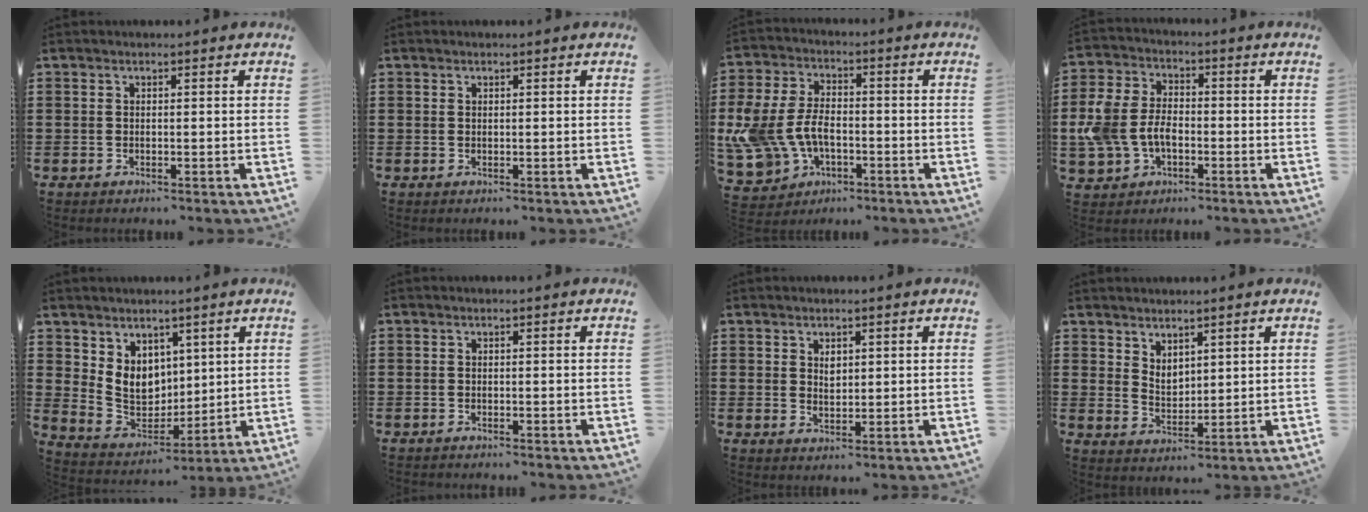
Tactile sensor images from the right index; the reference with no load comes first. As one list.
[{"total": 0.0}, {"total": 9.4, "force": [-2.3, 6.7, 6.2], "torque": [-0.180, 0.004, -0.049]}, {"total": 7.6, "force": [-1.7, 5.4, 5.0], "torque": [-0.143, 0.001, -0.043]}, {"total": 7.3, "force": [3.4, 6.0, 2.6], "torque": [-0.068, -0.010, 0.070]}, {"total": 0.6, "force": [-0.6, -0.1, 0.0], "torque": [-0.001, -0.002, -0.012]}, {"total": 1.7, "force": [0.8, 1.1, 1.1], "torque": [-0.014, 0.002, 0.013]}, {"total": 2.9, "force": [2.6, 1.3, 0.6], "torque": [-0.018, 0.000, 0.048]}]